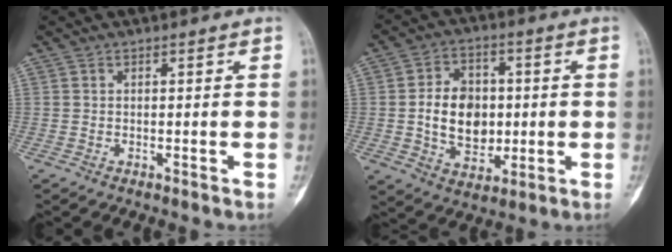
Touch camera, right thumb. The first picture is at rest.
{"total": 12.1, "force": [0.0, 9.0, 8.1], "torque": [-0.102, 0.007, 0.004]}